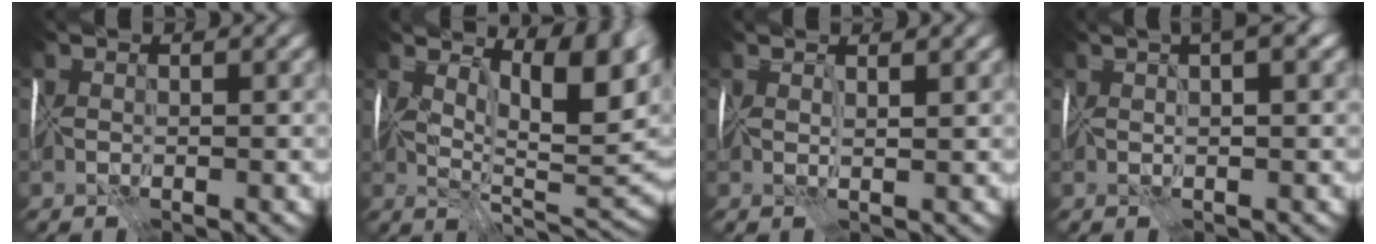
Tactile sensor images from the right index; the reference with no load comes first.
{"total": 8.8, "force": [5.3, 2.6, 6.5], "torque": [-0.089, -0.001, 0.099]}
{"total": 2.4, "force": [2.2, 0.2, 0.9], "torque": [-0.003, 0.008, 0.039]}
{"total": 4.9, "force": [3.2, 1.4, 3.5], "torque": [-0.035, 0.030, 0.044]}